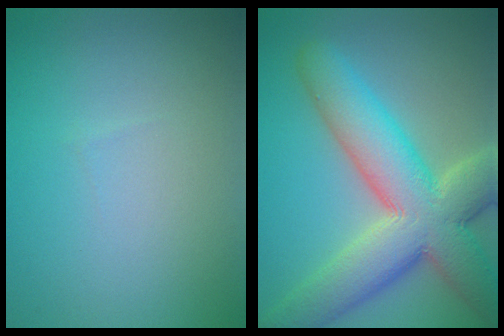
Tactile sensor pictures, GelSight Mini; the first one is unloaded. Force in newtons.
{"total": 11.1, "press": 11.0, "slide": 0.6}